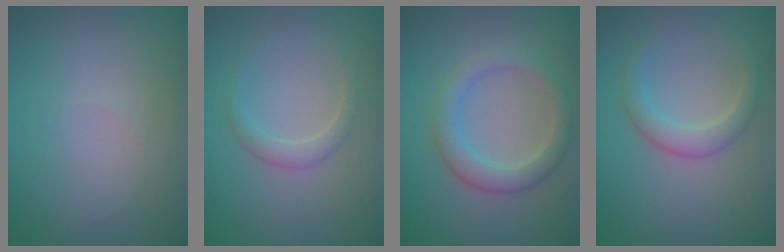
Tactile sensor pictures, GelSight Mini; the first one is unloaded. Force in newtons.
{"total": 1.6, "press": 1.6, "slide": 0.1}
{"total": 3.7, "press": 3.7, "slide": 0.1}
{"total": 2.6, "press": 2.6, "slide": 0.1}